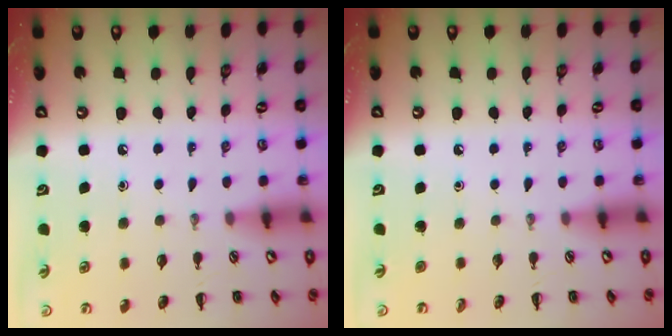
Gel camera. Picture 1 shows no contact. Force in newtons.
{"total": 0.0}